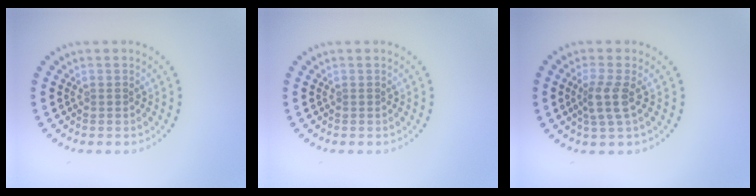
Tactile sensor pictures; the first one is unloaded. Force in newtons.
{"total": 0.0}
{"total": 2.5, "press": 2.0, "slide": 1.4}